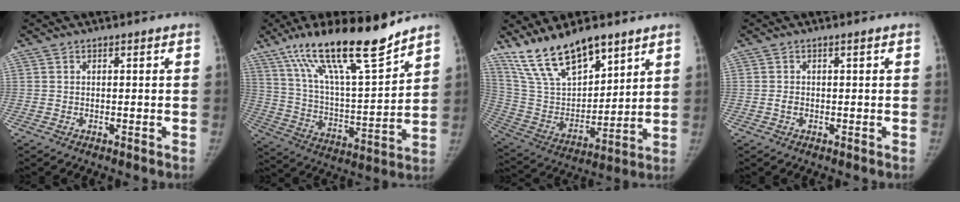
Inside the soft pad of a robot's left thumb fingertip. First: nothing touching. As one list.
[{"total": 21.6, "force": [15.8, 4.1, 14.2], "torque": [-0.224, -0.071, 0.280]}, {"total": 17.5, "force": [13.2, 6.7, 9.3], "torque": [-0.131, -0.066, 0.258]}, {"total": 0.9, "force": [-0.1, 0.6, 0.6], "torque": [-0.005, 0.004, 0.000]}]